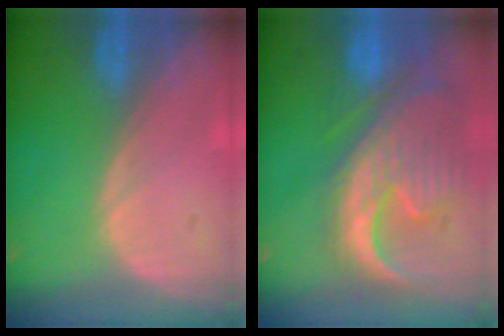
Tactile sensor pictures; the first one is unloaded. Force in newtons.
{"total": 13.4, "press": 11.5, "slide": 6.8}